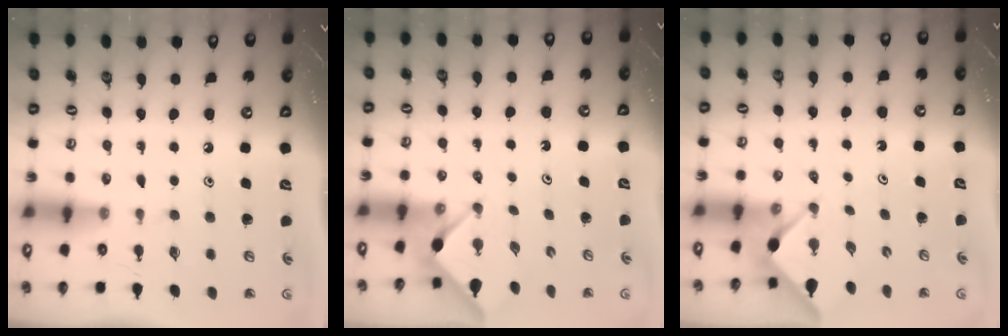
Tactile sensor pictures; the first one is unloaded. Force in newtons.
{"total": 2.9, "press": 2.8, "slide": 0.4}
{"total": 2.8, "press": 2.8, "slide": 0.5}